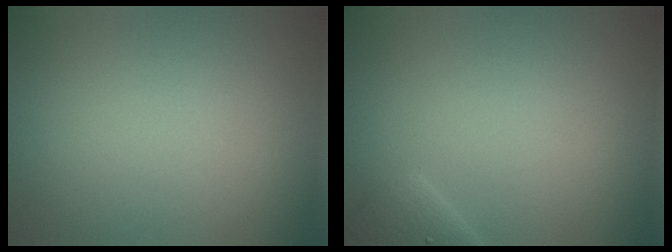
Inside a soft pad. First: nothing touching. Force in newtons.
{"total": 1.8, "press": 1.8, "slide": 0.1}